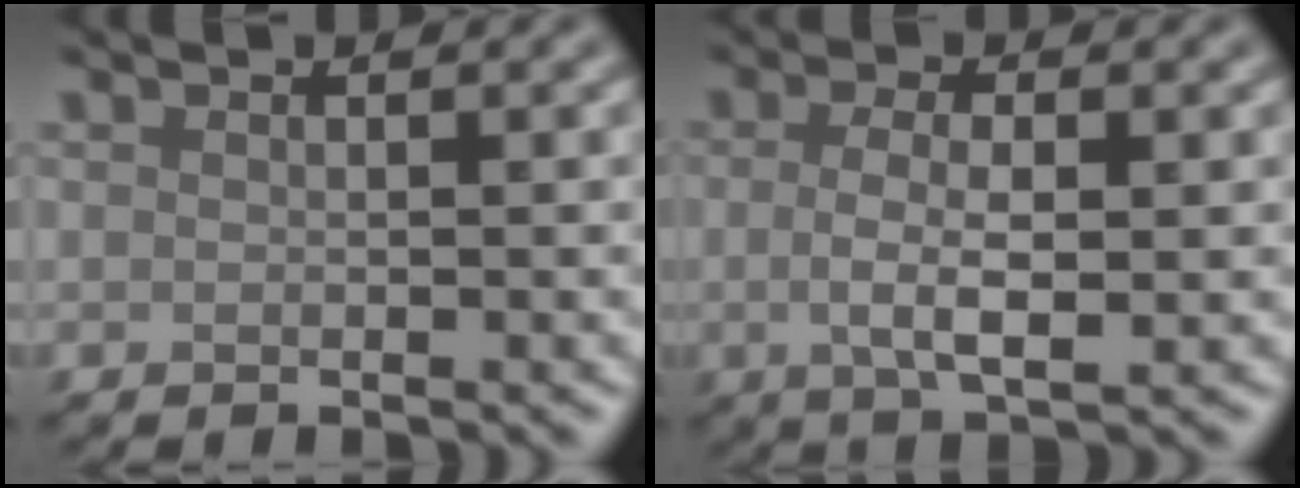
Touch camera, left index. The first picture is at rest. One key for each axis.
{"total": 3.9, "fx": -0.2, "fy": 1.3, "fz": 3.7, "tx": -0.076, "ty": -0.004, "tz": -0.004}